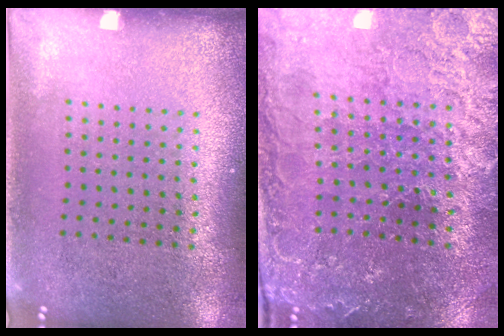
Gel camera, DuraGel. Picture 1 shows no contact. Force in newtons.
{"total": 1.7, "press": 1.7, "slide": 0.3}